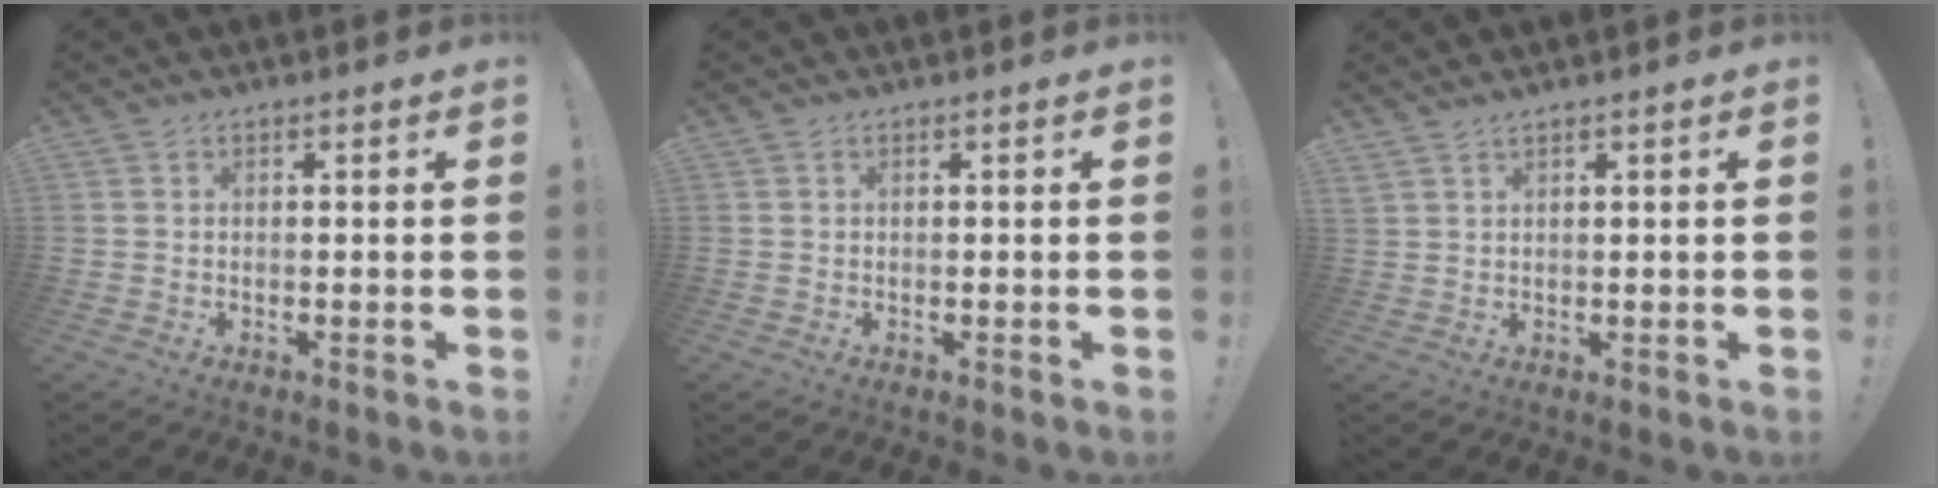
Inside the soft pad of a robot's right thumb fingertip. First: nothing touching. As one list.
[{"total": 0.0}, {"total": 2.0, "force": [1.8, 0.2, 0.8], "torque": [-0.024, -0.008, 0.035]}]